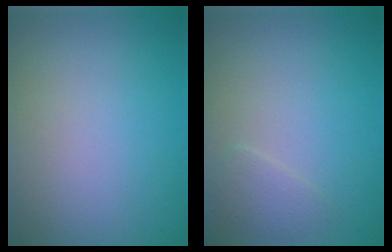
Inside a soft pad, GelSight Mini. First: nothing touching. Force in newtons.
{"total": 1.3, "press": 1.3, "slide": 0.1}